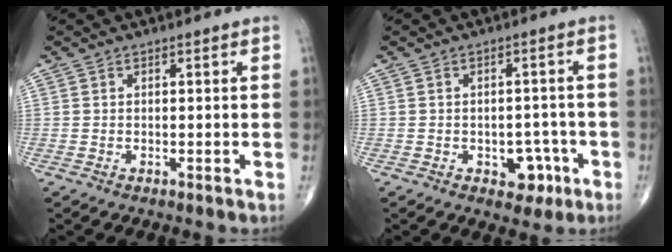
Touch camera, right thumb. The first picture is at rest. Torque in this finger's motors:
{"motor_torque": [2.87, 1.06, 0.27, -0.28, 0.09]}